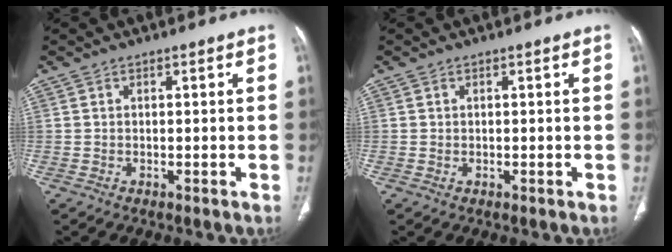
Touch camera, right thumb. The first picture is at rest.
{"total": 0.0}